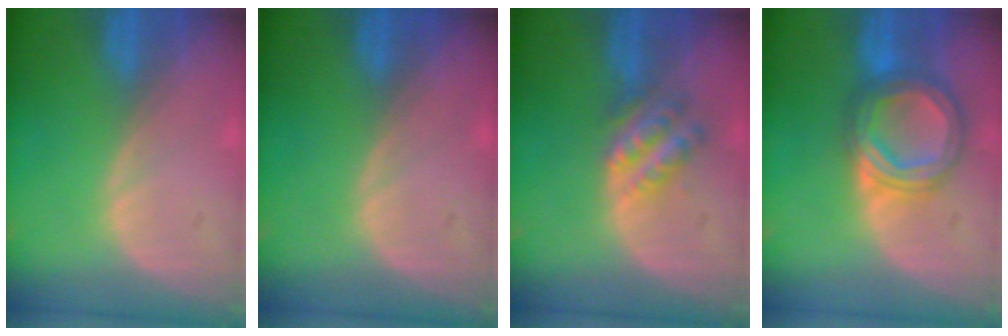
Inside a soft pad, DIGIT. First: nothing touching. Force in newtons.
{"total": 0.0}
{"total": 5.5, "press": 5.0, "slide": 2.4}
{"total": 7.8, "press": 7.8, "slide": 0.5}